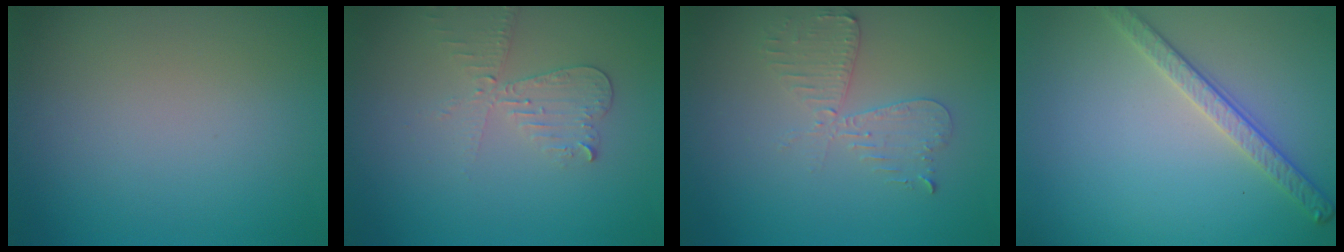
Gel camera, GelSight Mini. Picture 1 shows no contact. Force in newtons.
{"total": 2.8, "press": 2.6, "slide": 0.9}
{"total": 2.6, "press": 2.5, "slide": 0.5}
{"total": 2.8, "press": 2.7, "slide": 0.8}